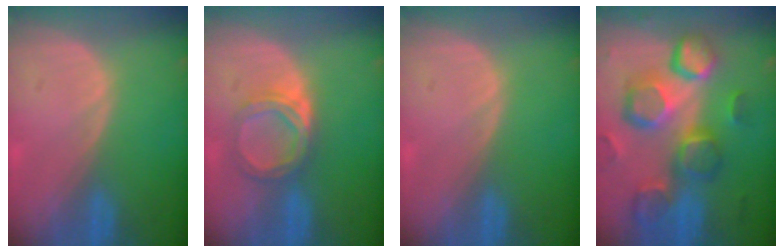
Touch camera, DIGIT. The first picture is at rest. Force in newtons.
{"total": 5.4, "press": 4.8, "slide": 2.5}
{"total": 0.0}
{"total": 13.0, "press": 11.4, "slide": 6.3}